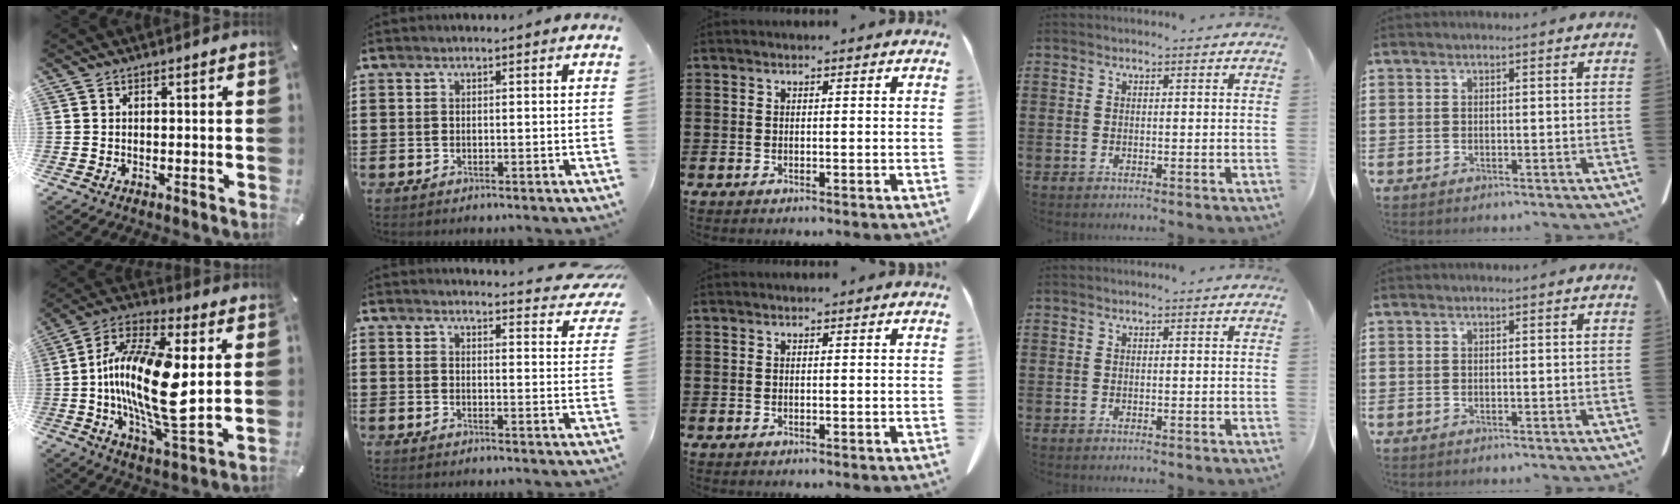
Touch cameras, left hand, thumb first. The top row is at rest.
{"thumb": {"total": 20.4, "force": [1.0, 7.3, 19.0], "torque": [-0.400, -0.021, 0.009]}, "index": {"total": 3.6, "force": [3.5, 0.2, 0.8], "torque": [-0.016, -0.024, 0.059]}}